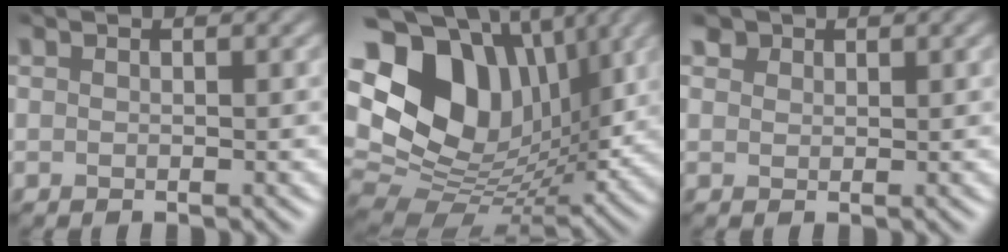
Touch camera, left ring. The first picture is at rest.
{"total": 16.0, "force": [3.1, 11.4, 10.8], "torque": [-0.228, 0.005, 0.061]}
{"total": 1.6, "force": [0.9, 1.2, 0.5], "torque": [-0.017, -0.009, 0.021]}